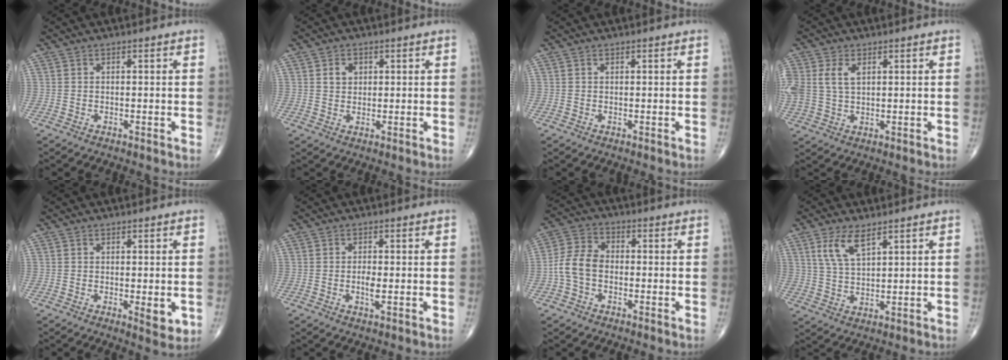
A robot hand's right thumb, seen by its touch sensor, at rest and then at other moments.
{"total": 3.0, "force": [1.0, 2.4, 1.5], "torque": [-0.012, -0.004, 0.017]}
{"total": 0.0}
{"total": 7.6, "force": [2.1, 4.7, 5.6], "torque": [-0.135, 0.006, 0.048]}
{"total": 3.8, "force": [-0.6, 1.4, 3.5], "torque": [-0.043, -0.011, -0.006]}
{"total": 2.4, "force": [-0.4, 0.9, 2.2], "torque": [-0.042, -0.001, -0.008]}
{"total": 8.5, "force": [-1.5, 5.8, 6.1], "torque": [-0.120, 0.028, -0.041]}
{"total": 6.3, "force": [3.5, 2.4, 4.7], "torque": [-0.090, -0.016, 0.076]}